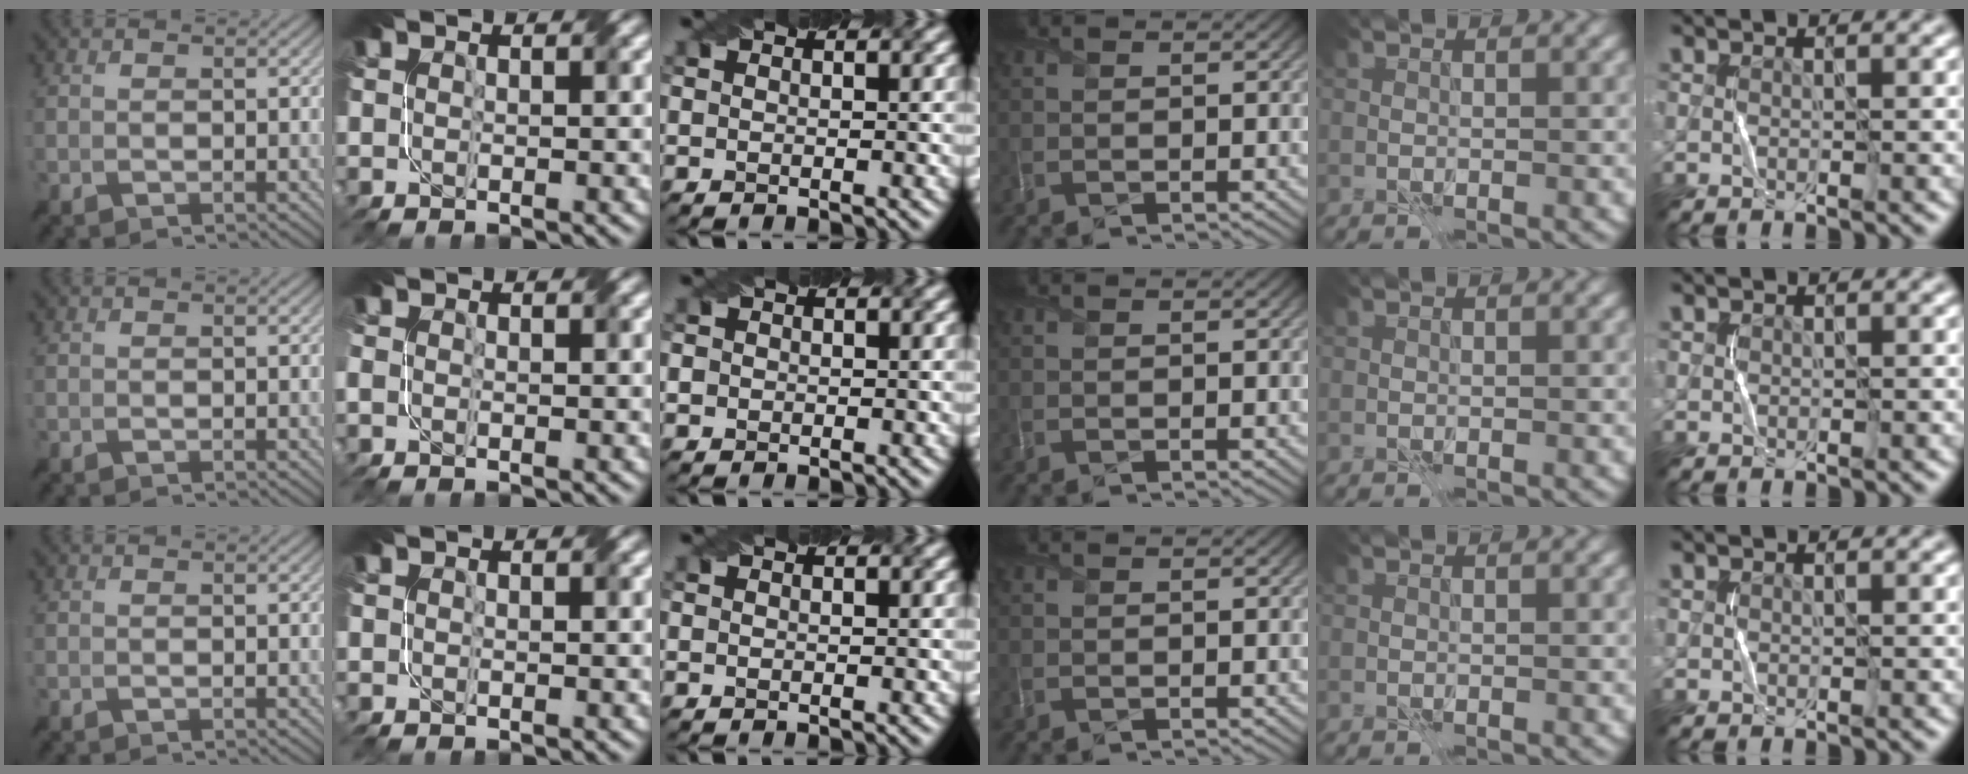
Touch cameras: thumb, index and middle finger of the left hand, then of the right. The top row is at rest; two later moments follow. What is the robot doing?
{"motion": "fold", "object": "file"}